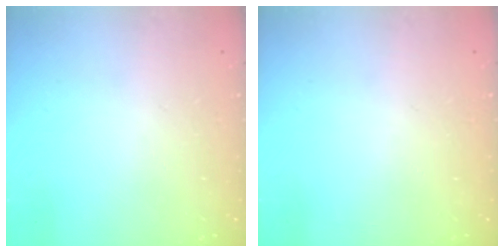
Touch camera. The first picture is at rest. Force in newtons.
{"total": 0.0}